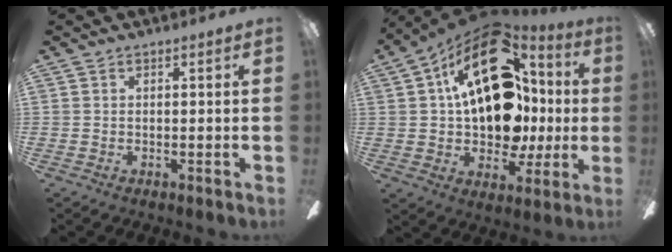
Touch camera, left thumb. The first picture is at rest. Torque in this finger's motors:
{"motor_torque": [2.44, 2.56, 2.63, -0.14, 0.25]}